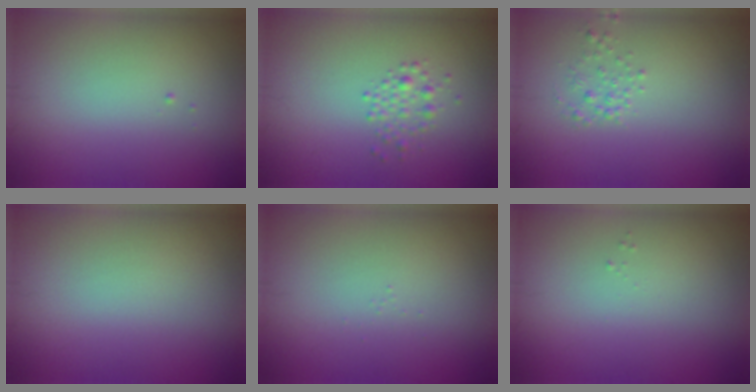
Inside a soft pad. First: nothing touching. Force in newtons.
{"total": 2.2, "press": 2.2, "slide": 0.0}
{"total": 1.1, "press": 1.1, "slide": 0.1}
{"total": 0.0}
{"total": 0.0}
{"total": 0.0}